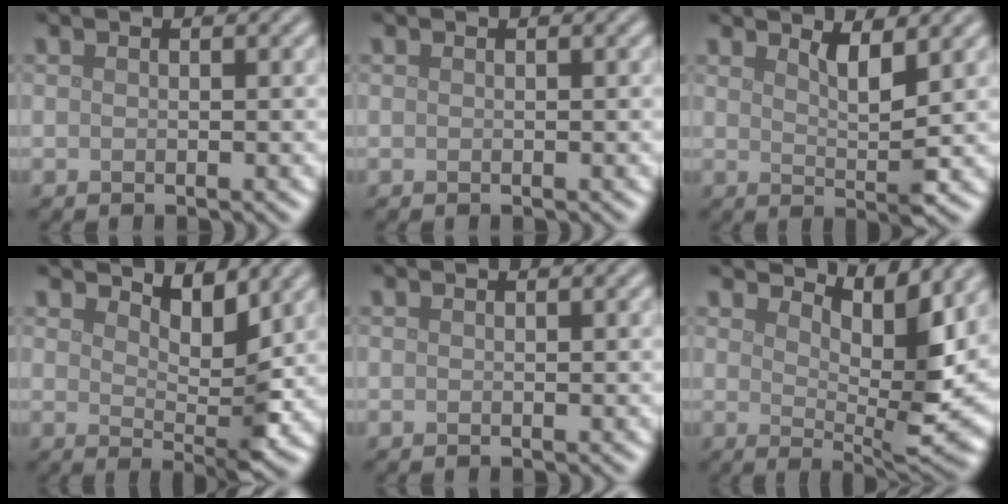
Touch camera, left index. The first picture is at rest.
{"total": 0.0}
{"total": 2.8, "force": [1.6, 0.6, 2.3], "torque": [-0.036, -0.008, 0.027]}
{"total": 3.7, "force": [2.5, 1.1, 2.5], "torque": [-0.047, -0.011, 0.039]}
{"total": 0.0}
{"total": 6.7, "force": [3.4, 2.1, 5.4], "torque": [-0.087, -0.016, 0.060]}